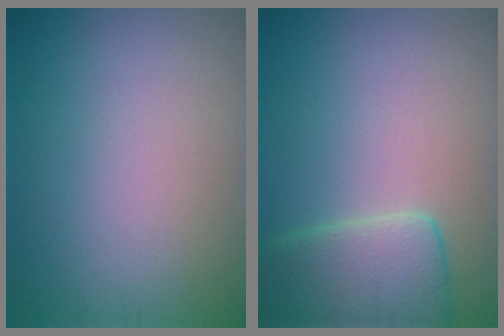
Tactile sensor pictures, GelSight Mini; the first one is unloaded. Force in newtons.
{"total": 5.0, "press": 4.9, "slide": 0.4}